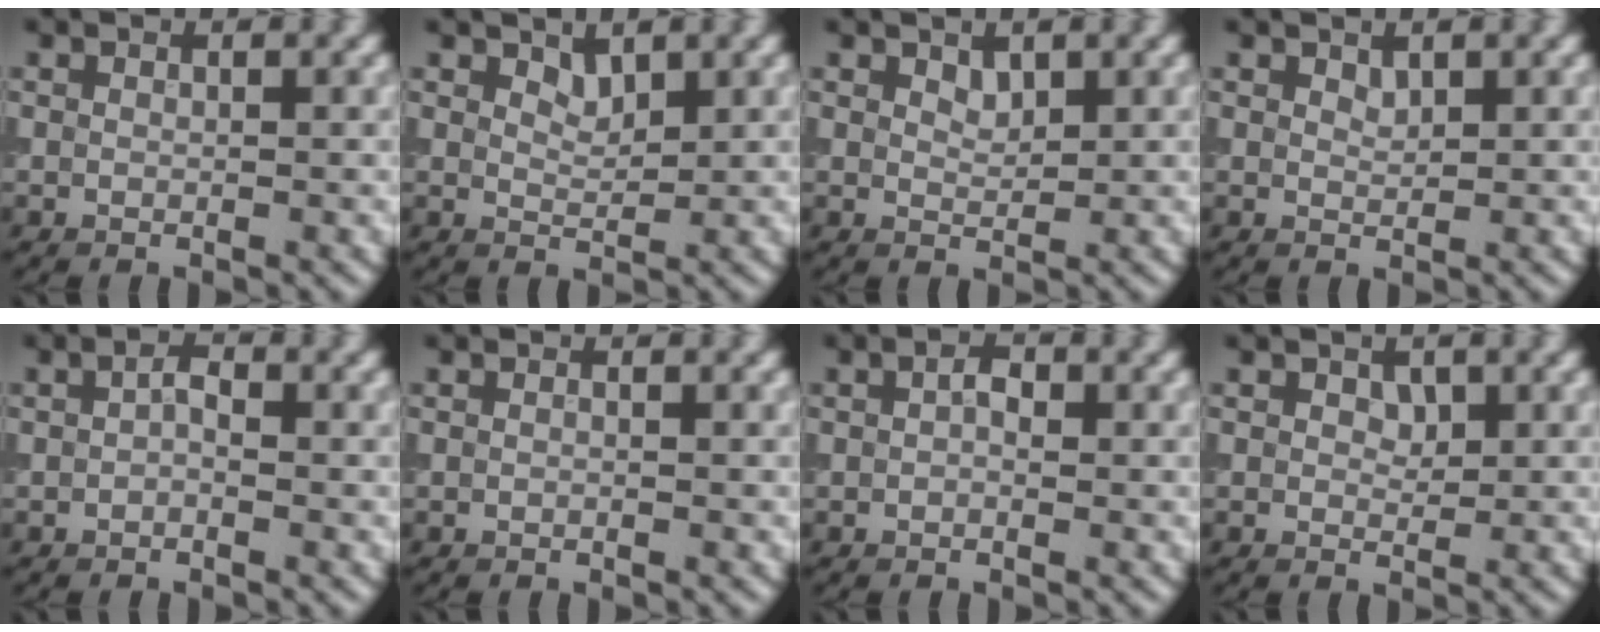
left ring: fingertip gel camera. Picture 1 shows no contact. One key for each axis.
{"total": 1.4, "fx": 1.1, "fy": 0.6, "fz": 0.6, "tx": -0.013, "ty": -0.005, "tz": 0.021}
{"total": 1.1, "fx": 0.8, "fy": 0.6, "fz": 0.5, "tx": -0.010, "ty": -0.003, "tz": 0.017}
{"total": 0.8, "fx": 0.7, "fy": 0.4, "fz": 0.3, "tx": -0.008, "ty": -0.001, "tz": 0.014}
{"total": 1.1, "fx": 0.0, "fy": 0.7, "fz": 0.9, "tx": -0.017, "ty": 0.002, "tz": -0.003}
{"total": 0.0}
{"total": 1.4, "fx": 0.2, "fy": 0.8, "fz": 1.0, "tx": -0.016, "ty": 0.003, "tz": 0.000}
{"total": 1.1, "fx": 0.5, "fy": 0.8, "fz": 0.6, "tx": -0.008, "ty": -0.004, "tz": 0.010}